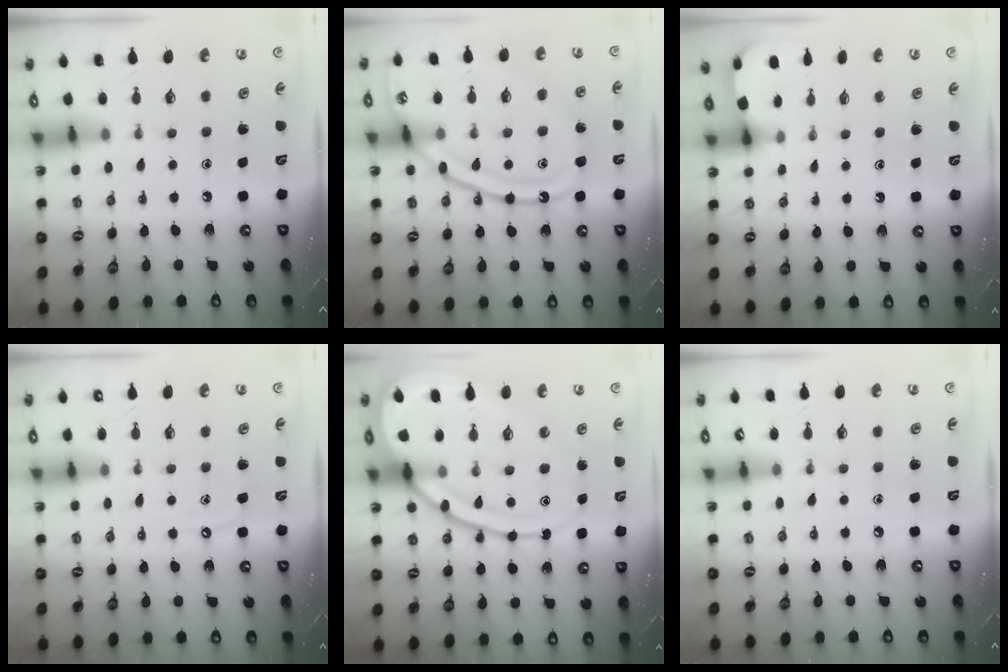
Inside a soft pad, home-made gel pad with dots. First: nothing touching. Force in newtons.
{"total": 16.5, "press": 16.4, "slide": 1.3}
{"total": 2.2, "press": 2.2, "slide": 0.3}
{"total": 5.1, "press": 5.0, "slide": 0.7}
{"total": 18.4, "press": 18.3, "slide": 1.9}
{"total": 3.0, "press": 3.0, "slide": 0.4}